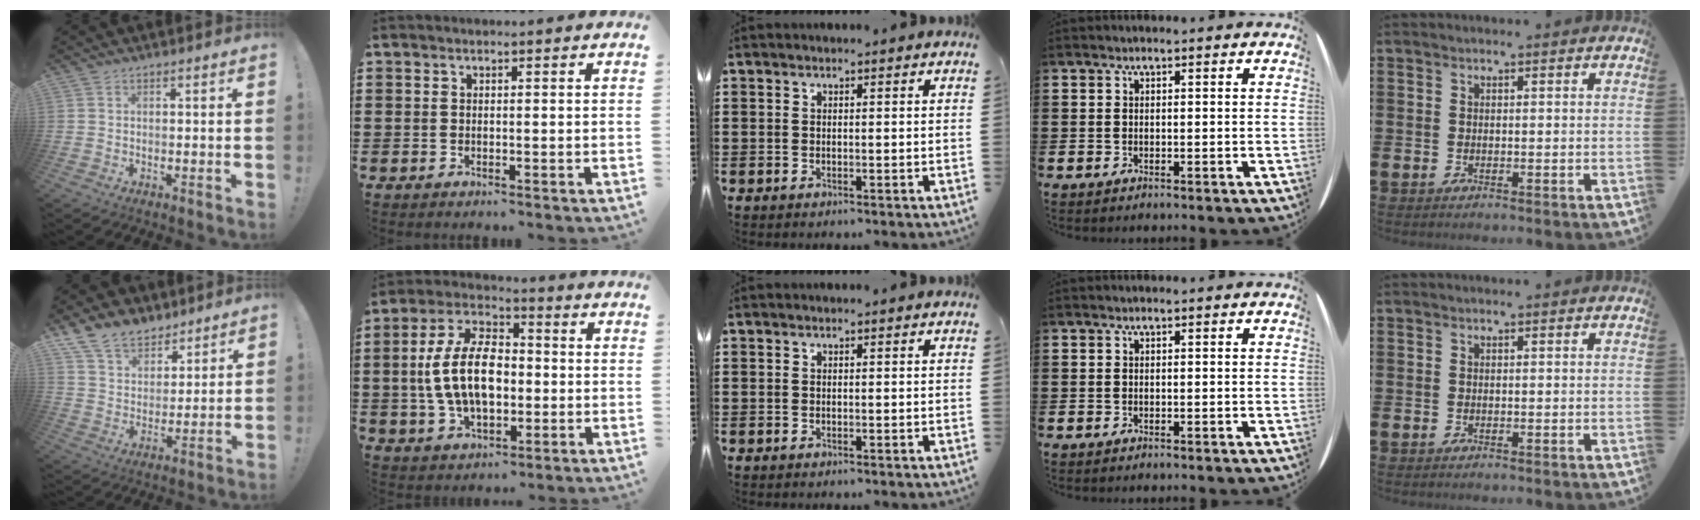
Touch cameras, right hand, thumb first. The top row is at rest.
{"thumb": {"total": 11.9, "force": [9.2, 6.9, 3.0], "torque": [-0.065, -0.064, 0.182]}, "index": {"total": 11.9, "force": [-0.7, 6.7, 9.8], "torque": [-0.225, 0.005, -0.018]}}